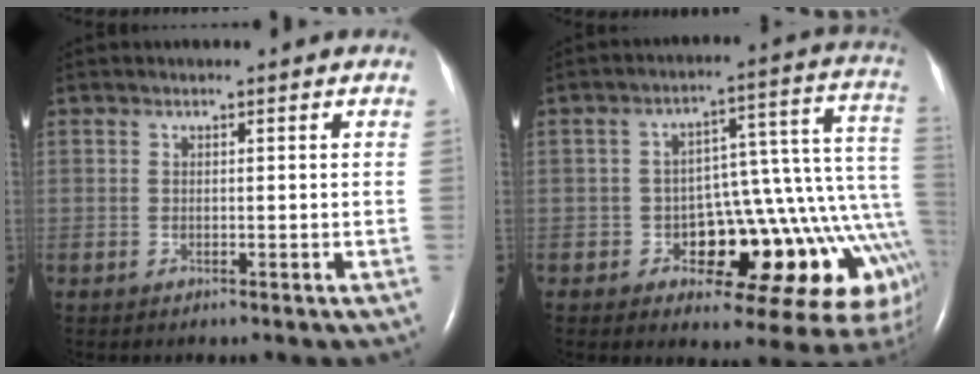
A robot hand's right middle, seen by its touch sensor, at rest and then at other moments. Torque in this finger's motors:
{"motor_torque": [0.83, -0.75, 0.26, 0.06]}